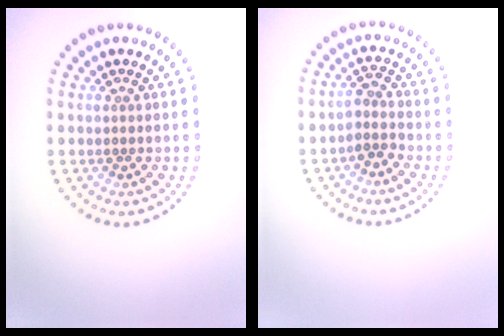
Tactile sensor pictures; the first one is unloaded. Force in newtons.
{"total": 1.8, "press": 1.4, "slide": 1.1}